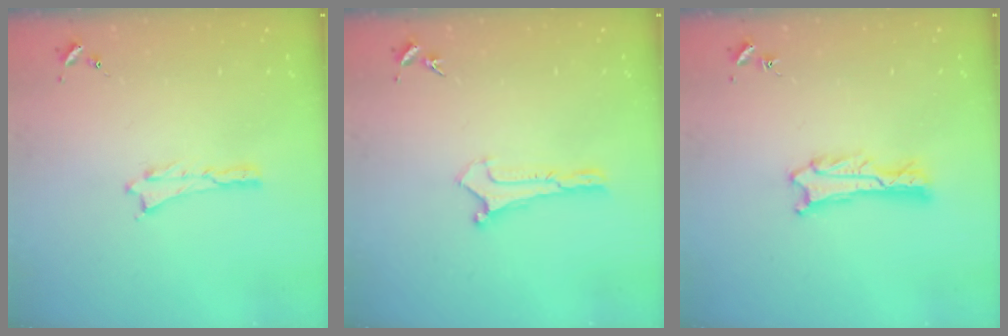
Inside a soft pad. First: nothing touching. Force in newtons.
{"total": 0.0}
{"total": 1.1, "press": 1.1, "slide": 0.2}